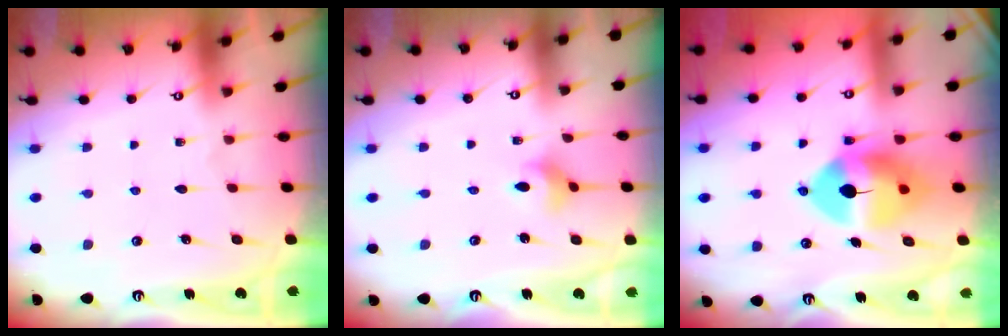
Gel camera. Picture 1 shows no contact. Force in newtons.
{"total": 4.0, "press": 3.9, "slide": 0.7}
{"total": 12.6, "press": 12.4, "slide": 2.3}